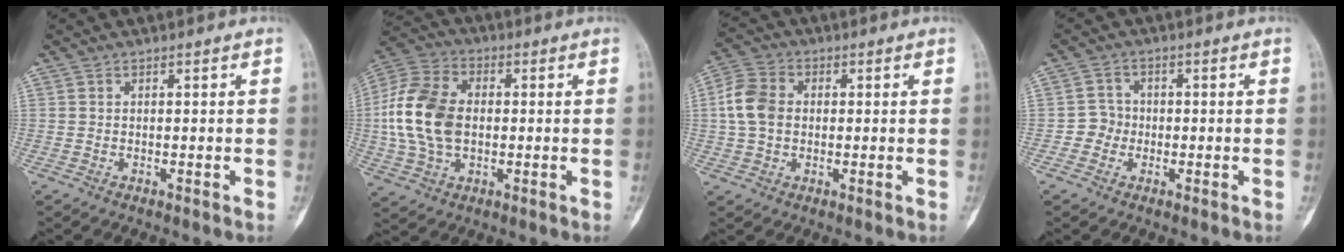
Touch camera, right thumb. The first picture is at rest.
{"total": 16.3, "force": [0.0, 10.8, 12.2], "torque": [-0.246, 0.019, -0.001]}
{"total": 7.9, "force": [0.5, 6.0, 5.1], "torque": [-0.100, 0.016, 0.002]}
{"total": 3.2, "force": [-0.9, 3.0, 0.4], "torque": [0.013, 0.012, -0.025]}